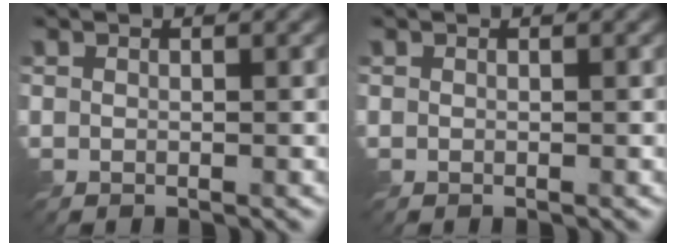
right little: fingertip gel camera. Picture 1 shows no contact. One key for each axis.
{"total": 0.0}